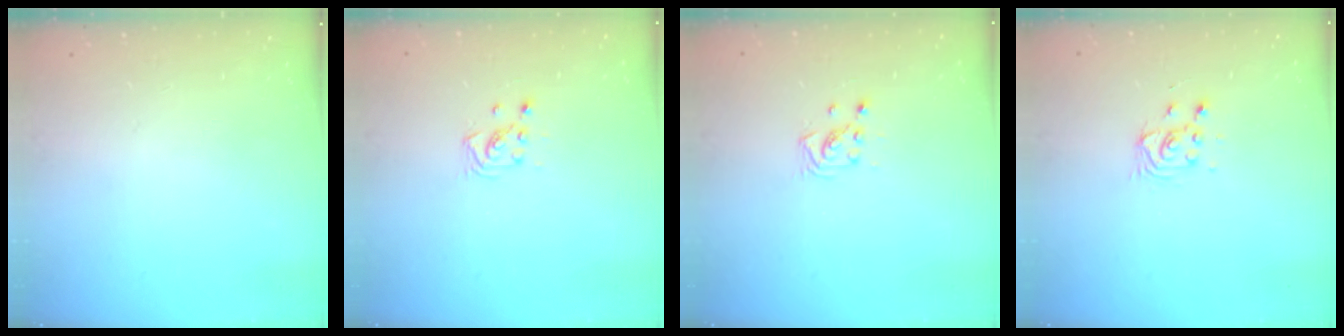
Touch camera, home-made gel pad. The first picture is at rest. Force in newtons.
{"total": 2.9, "press": 2.9, "slide": 0.3}
{"total": 2.9, "press": 2.9, "slide": 0.3}
{"total": 3.1, "press": 3.1, "slide": 0.3}